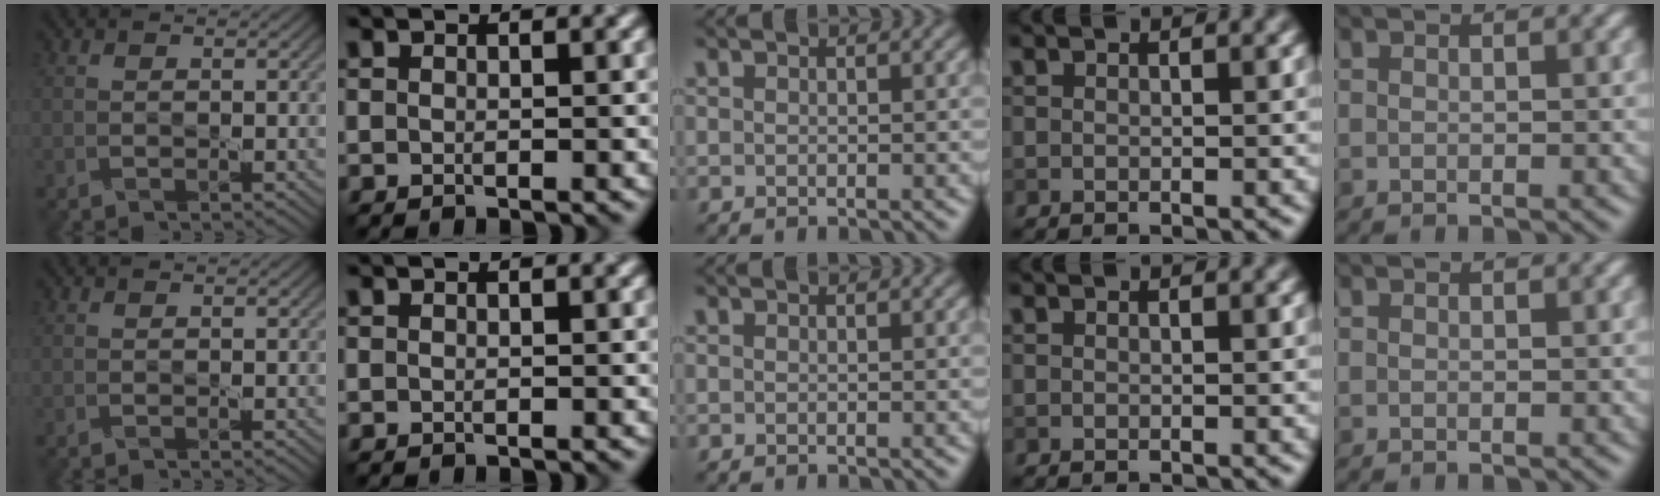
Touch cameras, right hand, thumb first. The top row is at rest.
{}